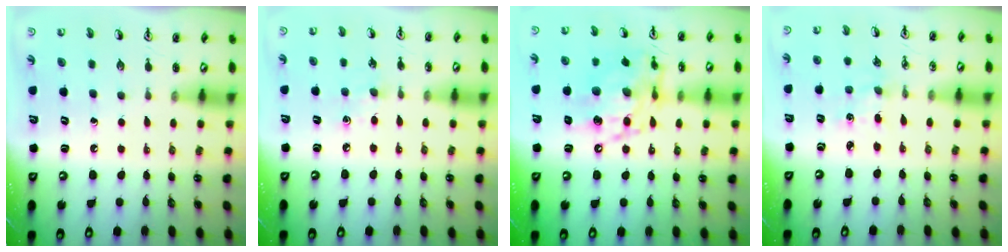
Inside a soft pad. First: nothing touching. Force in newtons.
{"total": 6.9, "press": 6.8, "slide": 0.6}
{"total": 14.2, "press": 14.2, "slide": 1.2}
{"total": 1.5, "press": 1.5, "slide": 0.2}